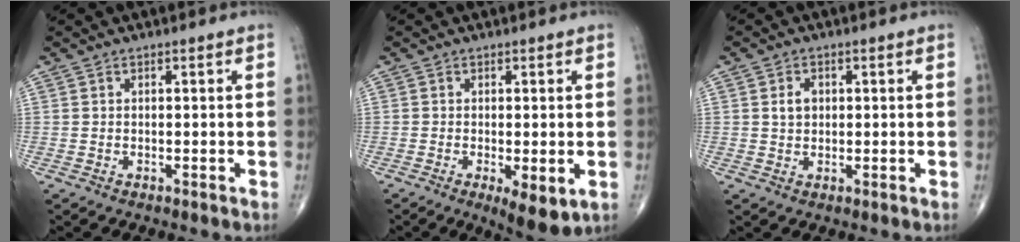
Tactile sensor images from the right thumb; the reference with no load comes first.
{"total": 6.4, "force": [-1.9, 2.2, 5.7], "torque": [-0.088, -0.019, -0.024]}
{"total": 2.8, "force": [0.5, 2.1, 1.7], "torque": [-0.022, 0.002, 0.010]}